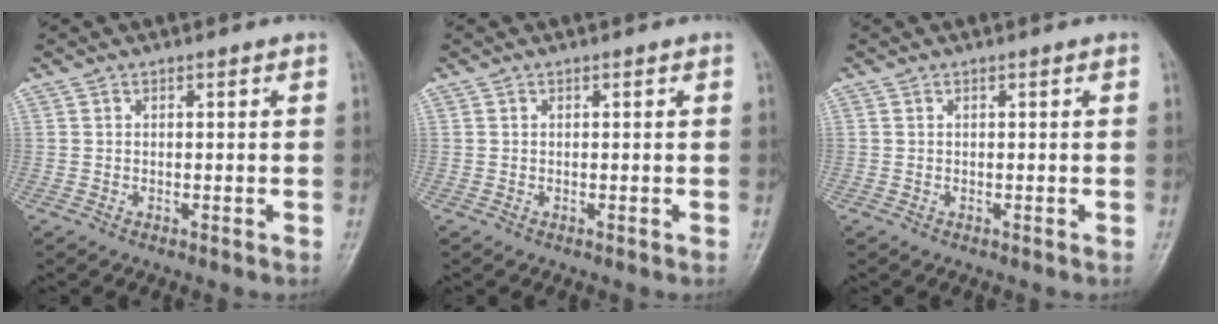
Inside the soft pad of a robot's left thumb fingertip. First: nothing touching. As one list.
[{"total": 0.0}, {"total": 0.0}]